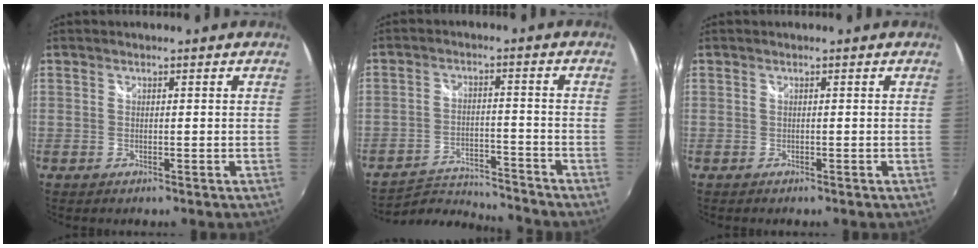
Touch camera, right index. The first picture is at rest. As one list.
[{"total": 10.4, "force": [-10.2, 0.8, 1.7], "torque": [-0.053, 0.000, -0.167]}, {"total": 0.0}]